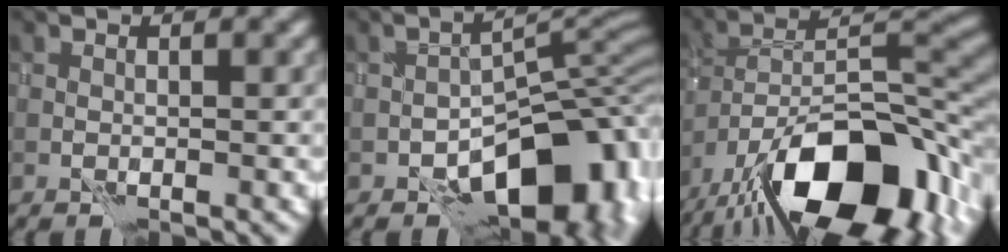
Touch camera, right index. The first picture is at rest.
{"total": 12.2, "force": [-6.0, 6.4, 8.4], "torque": [-0.094, -0.011, -0.097]}
{"total": 16.8, "force": [-10.9, 6.7, 10.9], "torque": [-0.172, 0.002, -0.188]}